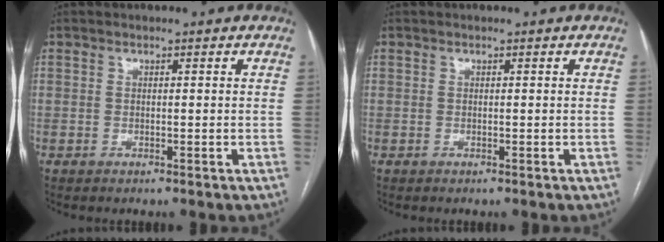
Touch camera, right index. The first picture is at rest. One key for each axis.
{"total": 0.0}